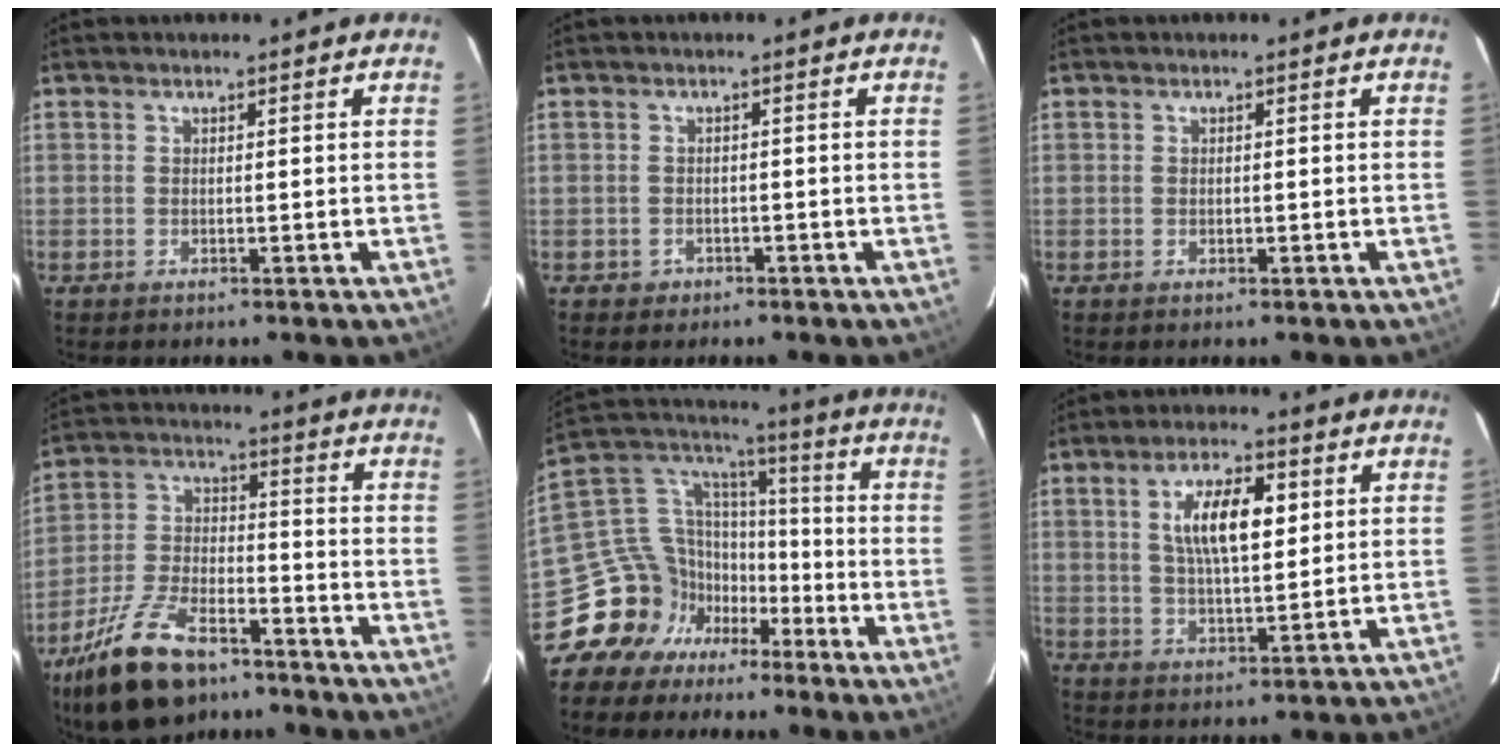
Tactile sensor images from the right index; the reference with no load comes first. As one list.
[{"total": 2.1, "force": [-1.1, 1.8, 0.4], "torque": [-0.010, 0.004, -0.012]}, {"total": 0.6, "force": [-0.1, 0.4, 0.4], "torque": [-0.007, 0.002, -0.001]}, {"total": 17.8, "force": [-12.4, 7.9, 10.1], "torque": [-0.210, -0.008, -0.220]}, {"total": 15.2, "force": [-10.0, 10.8, 3.9], "torque": [-0.083, 0.052, -0.177]}, {"total": 9.8, "force": [2.9, 3.5, 8.7], "torque": [-0.157, 0.009, 0.053]}]